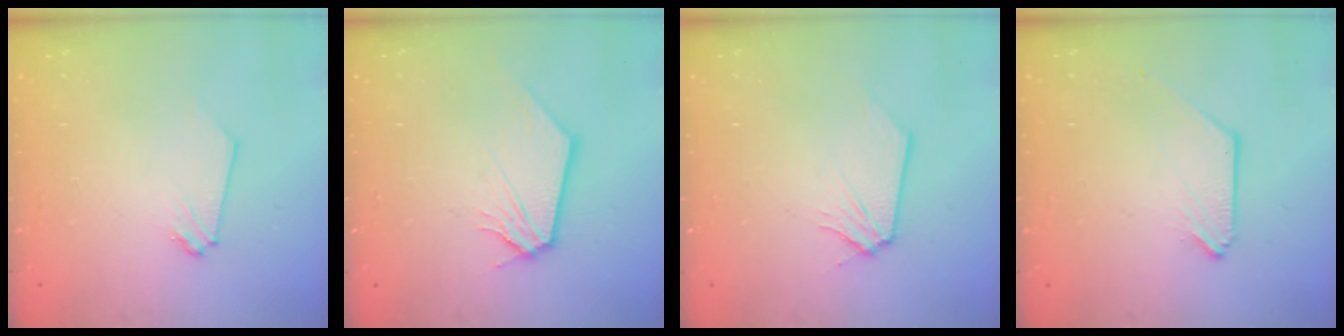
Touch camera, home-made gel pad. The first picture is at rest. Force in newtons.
{"total": 0.0}
{"total": 0.0}
{"total": 0.0}